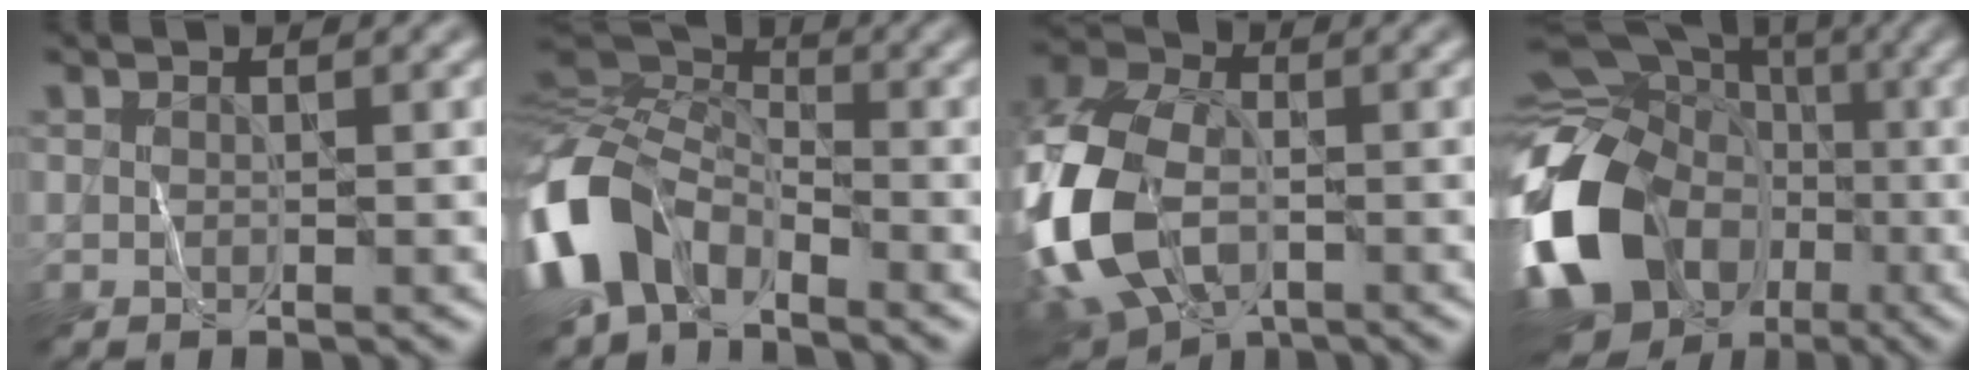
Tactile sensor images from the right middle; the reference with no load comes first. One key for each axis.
{"total": 11.4, "fx": -5.0, "fy": 7.3, "fz": 7.1, "tx": -0.170, "ty": -0.018, "tz": -0.108}
{"total": 13.9, "fx": -4.1, "fy": 8.8, "fz": 9.9, "tx": -0.242, "ty": -0.023, "tz": -0.084}
{"total": 16.7, "fx": -4.5, "fy": 13.1, "fz": 9.4, "tx": -0.216, "ty": -0.006, "tz": -0.095}